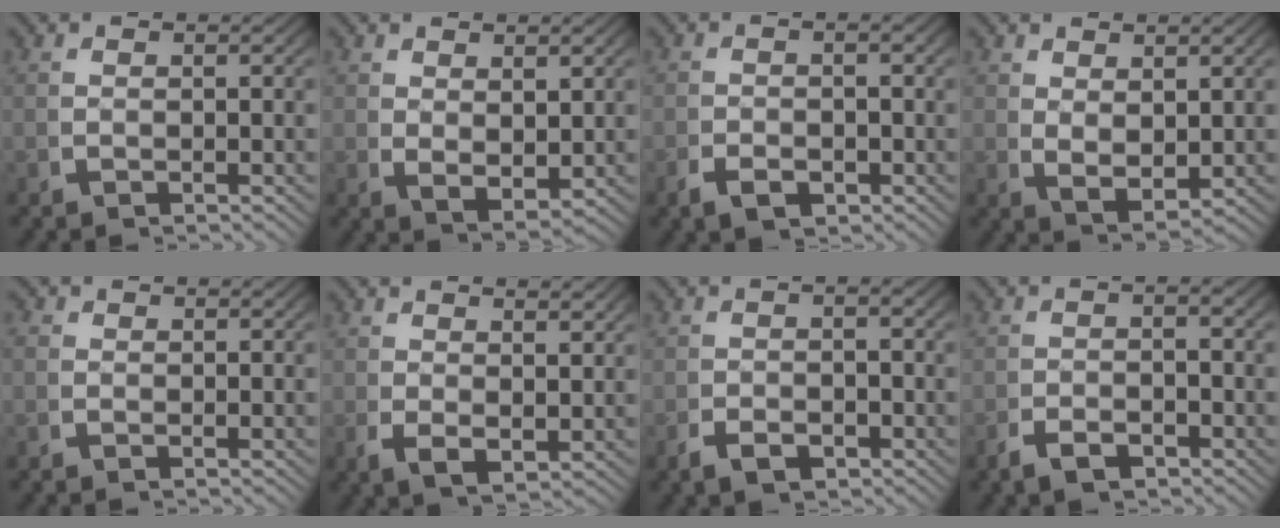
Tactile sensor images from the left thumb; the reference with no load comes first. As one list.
[{"total": 2.6, "force": [1.1, 1.5, 1.8], "torque": [-0.038, -0.019, 0.036]}, {"total": 2.5, "force": [-1.2, 1.6, 1.5], "torque": [-0.028, -0.013, -0.017]}, {"total": 2.9, "force": [1.0, 1.7, 2.1], "torque": [-0.047, -0.020, 0.035]}, {"total": 0.7, "force": [-0.1, 0.7, 0.1], "torque": [-0.004, -0.007, -0.004]}, {"total": 2.5, "force": [0.7, 1.5, 1.9], "torque": [-0.043, -0.020, 0.023]}, {"total": 2.4, "force": [-1.4, 1.4, 1.4], "torque": [-0.023, -0.010, -0.023]}, {"total": 2.4, "force": [-1.8, 1.1, 1.2], "torque": [-0.020, -0.008, -0.030]}]